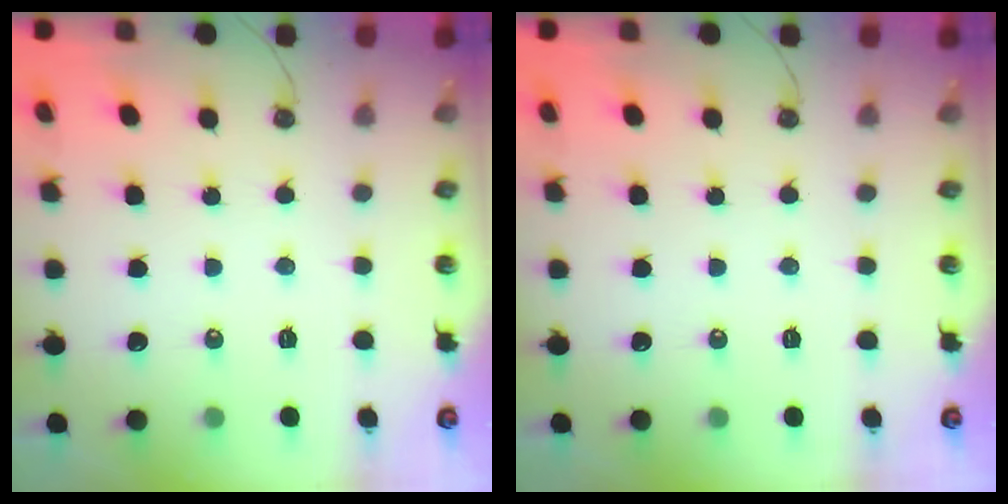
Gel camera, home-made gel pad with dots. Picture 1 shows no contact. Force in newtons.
{"total": 0.0}